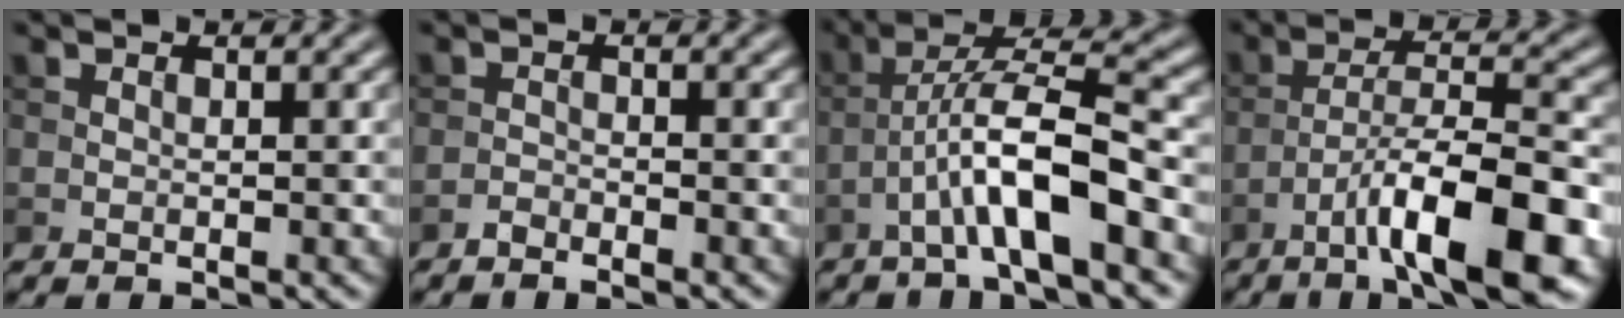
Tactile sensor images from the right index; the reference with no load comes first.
{"total": 1.1, "force": [-1.0, 0.2, 0.4], "torque": [-0.005, 0.003, -0.023]}
{"total": 7.0, "force": [-3.0, 1.3, 6.2], "torque": [-0.111, 0.024, -0.055]}
{"total": 10.0, "force": [-5.2, 2.2, 8.3], "torque": [-0.132, 0.016, -0.084]}